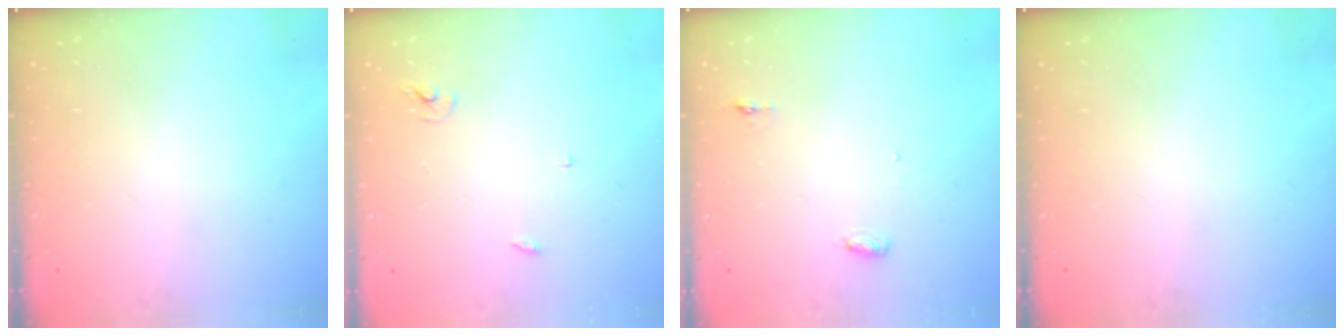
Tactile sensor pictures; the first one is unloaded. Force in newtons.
{"total": 2.4, "press": 2.4, "slide": 0.2}
{"total": 3.0, "press": 2.8, "slide": 0.9}
{"total": 0.0}